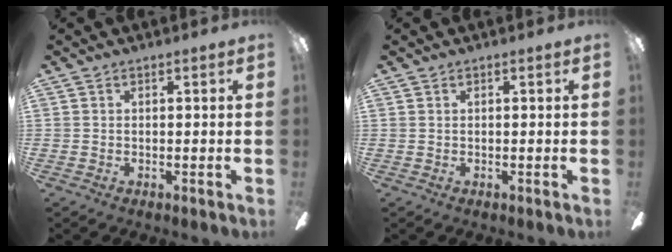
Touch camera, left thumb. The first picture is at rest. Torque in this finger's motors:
{"motor_torque": [0.00, 0.00, 0.12, 0.08, 0.00]}